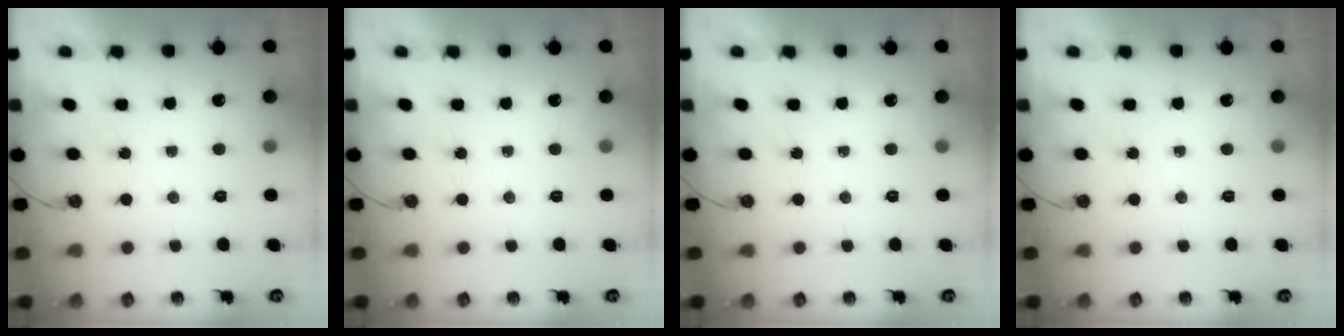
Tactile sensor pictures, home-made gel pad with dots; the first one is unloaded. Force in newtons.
{"total": 0.0}
{"total": 0.0}
{"total": 0.0}